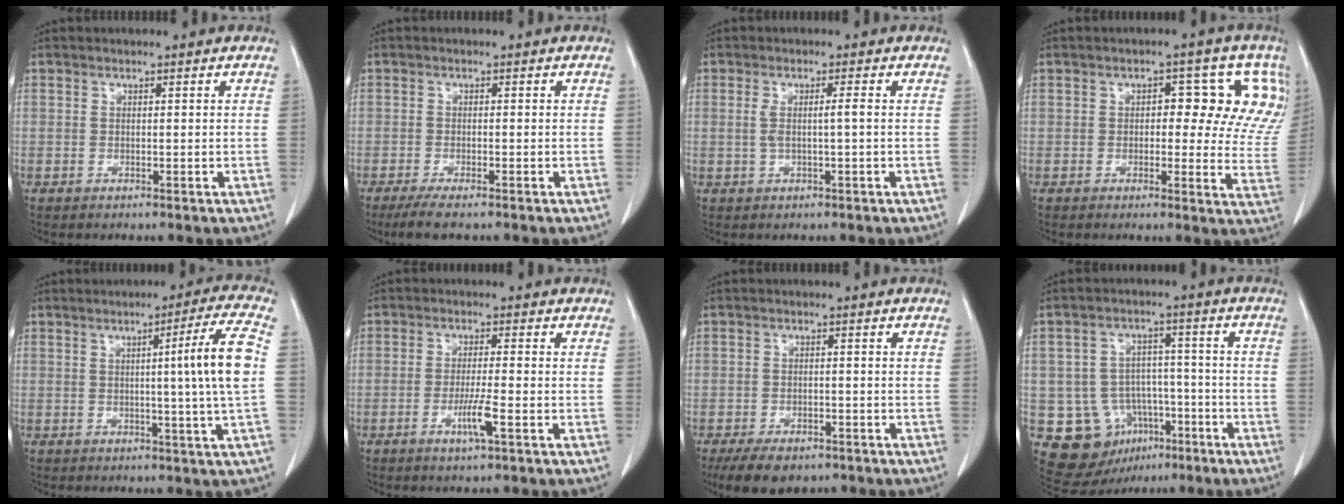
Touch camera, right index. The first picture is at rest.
{"total": 4.6, "force": [-3.4, 0.6, 3.0], "torque": [-0.053, -0.011, -0.057]}
{"total": 2.7, "force": [0.0, 0.0, 2.7], "torque": [-0.052, 0.006, 0.002]}
{"total": 11.3, "force": [3.4, 5.6, 9.3], "torque": [-0.085, 0.014, 0.028]}
{"total": 8.9, "force": [0.5, -2.4, 8.5], "torque": [-0.123, -0.004, 0.011]}
{"total": 4.1, "force": [-1.8, -0.3, 3.7], "torque": [-0.071, -0.008, -0.034]}
{"total": 7.5, "force": [-5.5, 3.6, 3.5], "torque": [-0.052, -0.003, -0.082]}
{"total": 11.6, "force": [-5.0, 9.6, 4.1], "torque": [-0.069, 0.032, -0.063]}